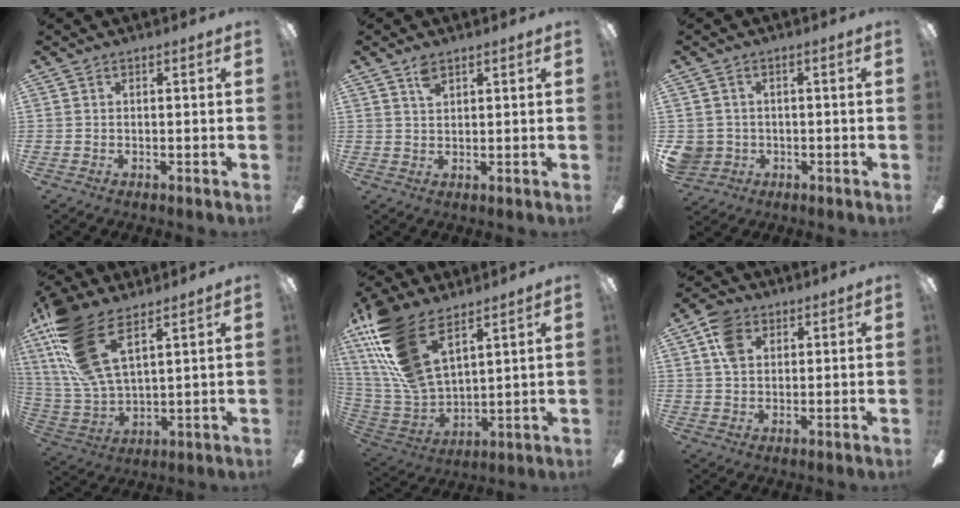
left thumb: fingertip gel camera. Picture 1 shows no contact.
{"total": 2.7, "force": [1.9, 1.2, 1.5], "torque": [-0.027, -0.003, 0.034]}
{"total": 4.3, "force": [-0.7, 4.2, 0.8], "torque": [-0.036, 0.009, -0.013]}
{"total": 20.1, "force": [11.2, 8.7, 14.2], "torque": [-0.317, -0.042, 0.201]}
{"total": 21.9, "force": [12.4, 10.6, 14.7], "torque": [-0.329, -0.057, 0.226]}
{"total": 7.8, "force": [3.7, 5.6, 4.0], "torque": [-0.076, 0.008, 0.071]}